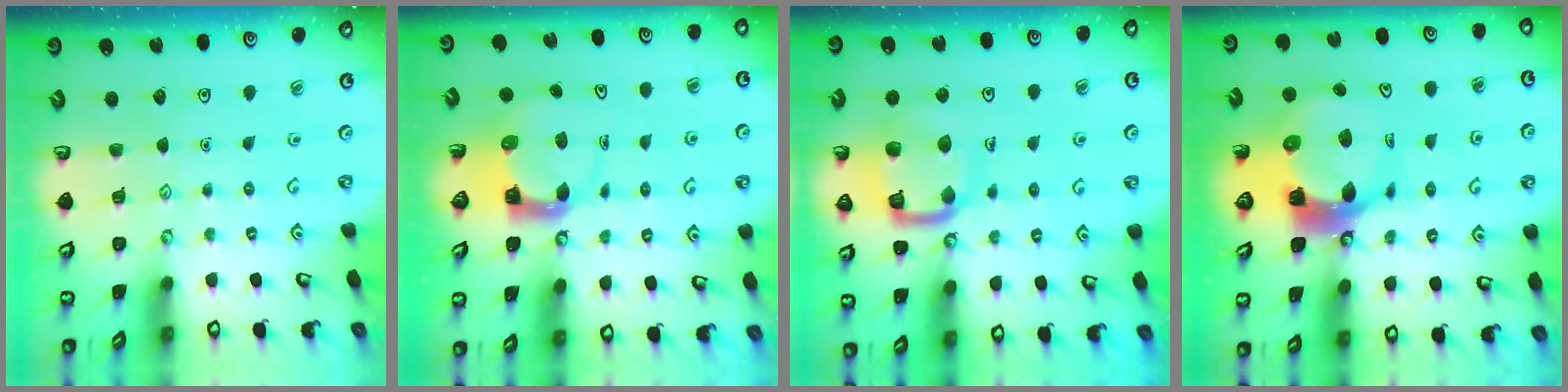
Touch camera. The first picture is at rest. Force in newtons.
{"total": 3.7, "press": 3.7, "slide": 0.5}
{"total": 15.4, "press": 15.3, "slide": 1.6}
{"total": 12.0, "press": 11.9, "slide": 1.3}